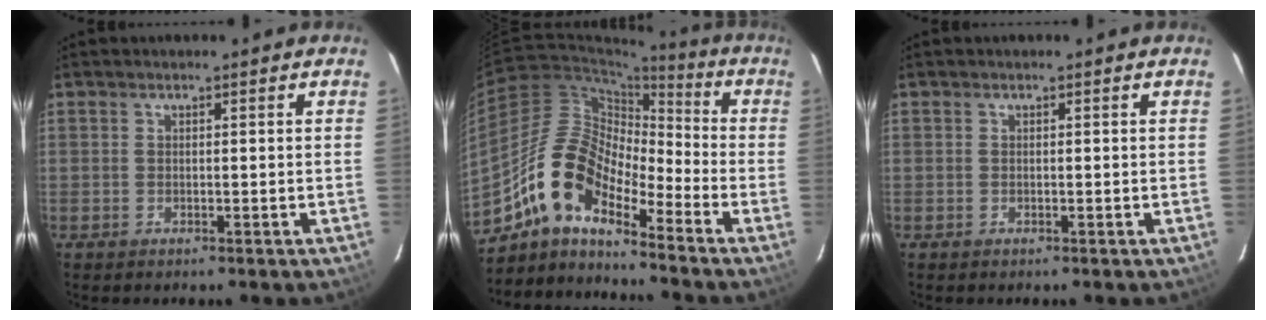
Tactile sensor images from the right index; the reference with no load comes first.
{"total": 13.3, "force": [-9.5, 5.0, 7.8], "torque": [-0.128, 0.011, -0.195]}
{"total": 0.0}